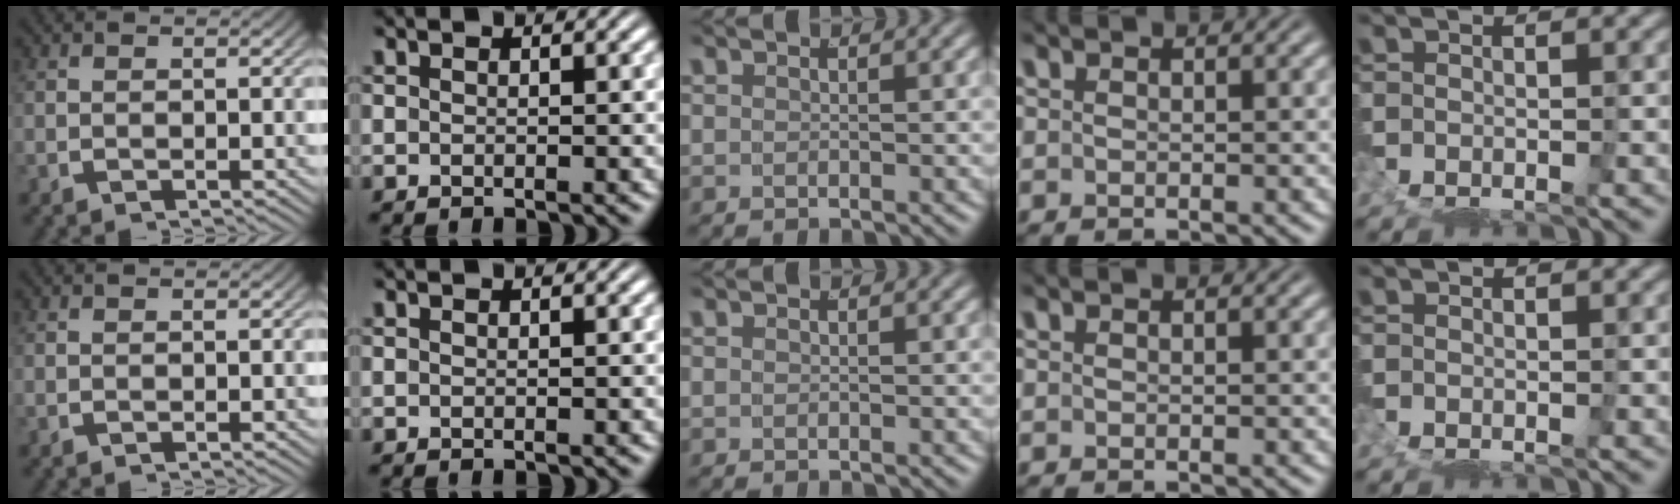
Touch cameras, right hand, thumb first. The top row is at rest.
{}